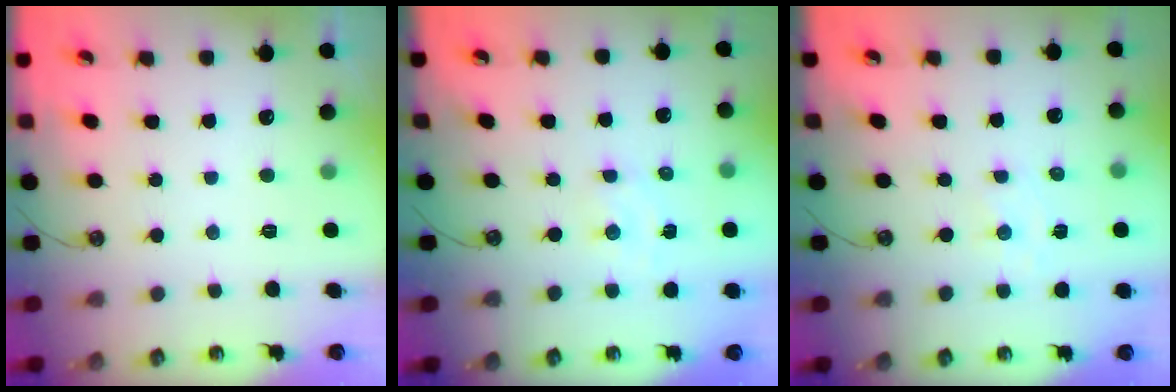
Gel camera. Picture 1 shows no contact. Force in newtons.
{"total": 1.9, "press": 1.9, "slide": 0.3}
{"total": 2.5, "press": 2.5, "slide": 0.4}